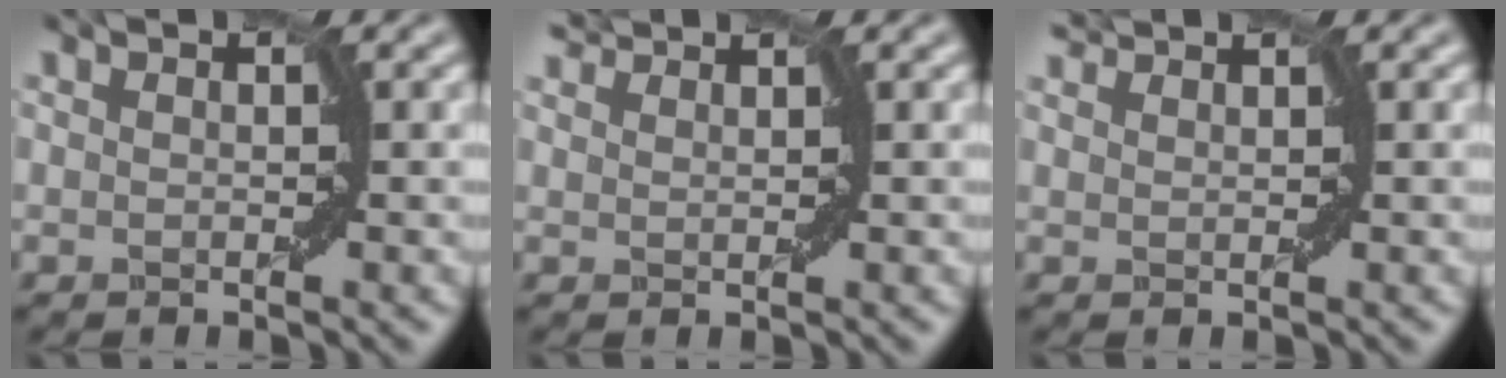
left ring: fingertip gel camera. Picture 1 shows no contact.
{"total": 2.1, "force": [2.1, 0.2, 0.4], "torque": [-0.008, 0.008, 0.037]}
{"total": 1.7, "force": [1.7, 0.1, 0.3], "torque": [-0.007, 0.007, 0.033]}